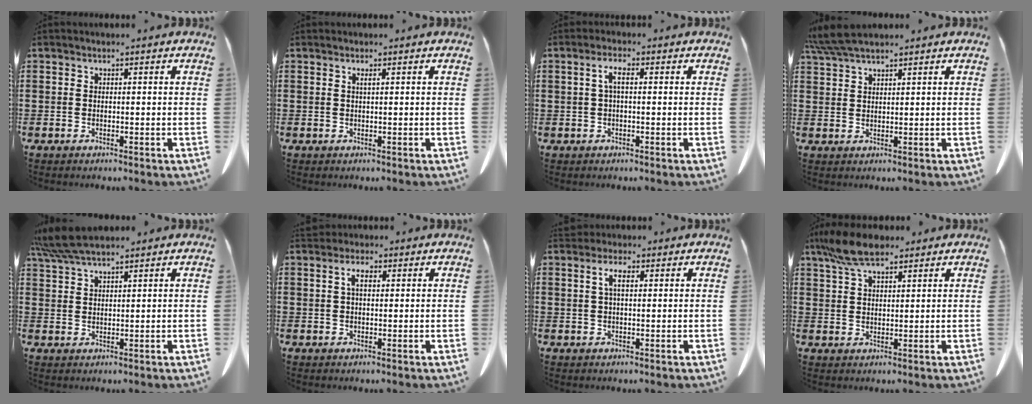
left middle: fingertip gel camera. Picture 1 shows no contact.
{"total": 0.6, "force": [0.3, 0.0, 0.5], "torque": [-0.012, -0.003, 0.009]}
{"total": 2.9, "force": [0.4, 0.8, 2.7], "torque": [-0.055, 0.006, 0.005]}
{"total": 4.5, "force": [3.8, 0.5, 2.4], "torque": [-0.058, -0.005, 0.073]}
{"total": 5.8, "force": [4.8, 0.9, 3.0], "torque": [-0.071, -0.007, 0.093]}
{"total": 2.9, "force": [1.1, 1.3, 2.4], "torque": [-0.052, 0.006, 0.020]}
{"total": 3.3, "force": [1.3, 1.2, 2.8], "torque": [-0.059, 0.005, 0.023]}
{"total": 7.4, "force": [5.4, 2.3, 4.5], "torque": [-0.102, -0.002, 0.104]}